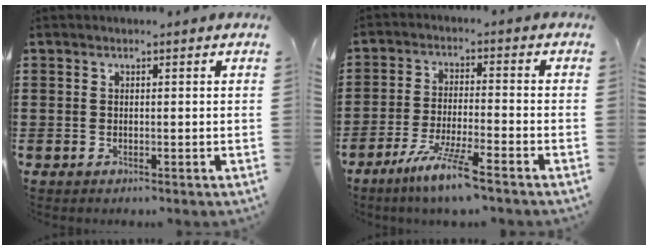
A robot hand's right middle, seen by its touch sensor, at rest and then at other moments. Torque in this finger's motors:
{"motor_torque": [1.23, -0.91, 0.20, 0.21]}